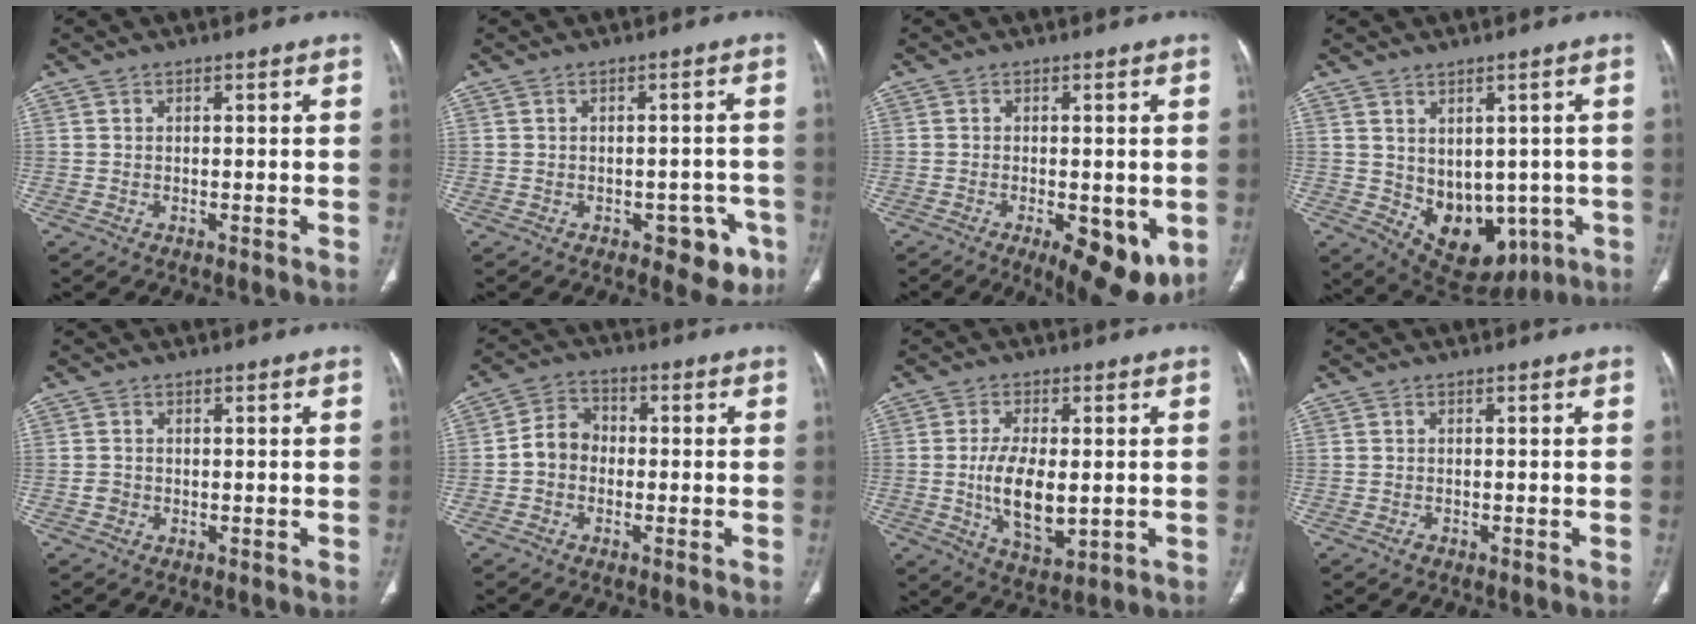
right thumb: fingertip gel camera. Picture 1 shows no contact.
{"total": 6.5, "force": [-3.2, 3.8, 4.3], "torque": [-0.017, 0.015, -0.034]}
{"total": 11.1, "force": [-3.6, 4.4, 9.6], "torque": [-0.121, -0.017, -0.042]}
{"total": 12.5, "force": [-2.3, 9.1, 8.3], "torque": [-0.081, 0.004, 0.002]}
{"total": 1.3, "force": [-0.2, 1.2, 0.4], "torque": [-0.004, 0.003, -0.004]}
{"total": 5.9, "force": [-1.0, 4.9, 3.1], "torque": [-0.038, 0.022, -0.031]}
{"total": 10.1, "force": [-0.6, 4.9, 8.9], "torque": [-0.154, -0.016, -0.002]}
{"total": 0.7, "force": [-0.5, 0.5, 0.3], "torque": [-0.006, 0.000, -0.010]}